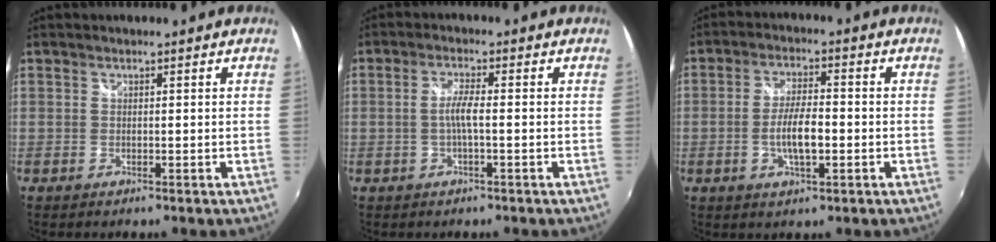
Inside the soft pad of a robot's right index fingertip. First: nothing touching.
{"total": 3.1, "force": [-0.7, 0.0, 3.0], "torque": [-0.059, 0.003, -0.013]}
{"total": 6.6, "force": [-1.7, 2.0, 6.0], "torque": [-0.117, -0.001, -0.028]}